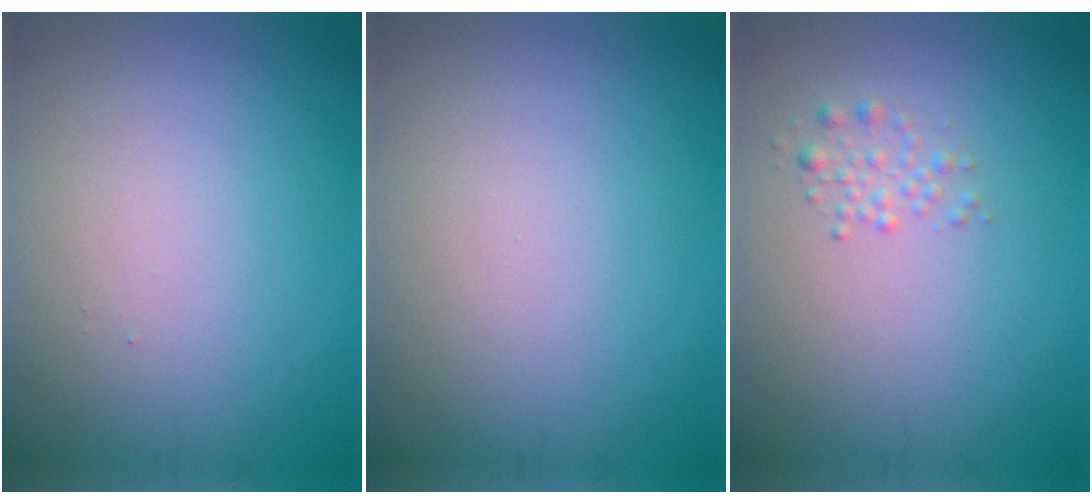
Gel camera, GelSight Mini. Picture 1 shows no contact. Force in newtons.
{"total": 0.0}
{"total": 1.2, "press": 1.1, "slide": 0.1}